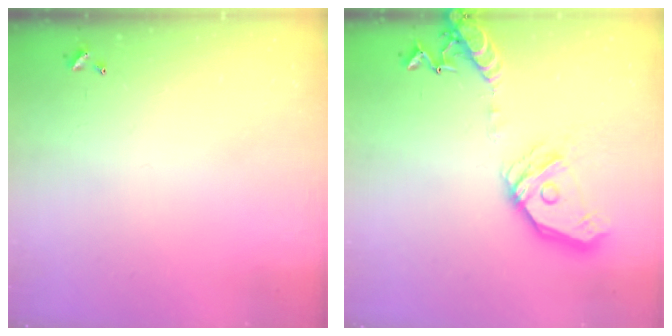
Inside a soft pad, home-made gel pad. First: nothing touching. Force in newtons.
{"total": 17.9, "press": 17.7, "slide": 2.6}